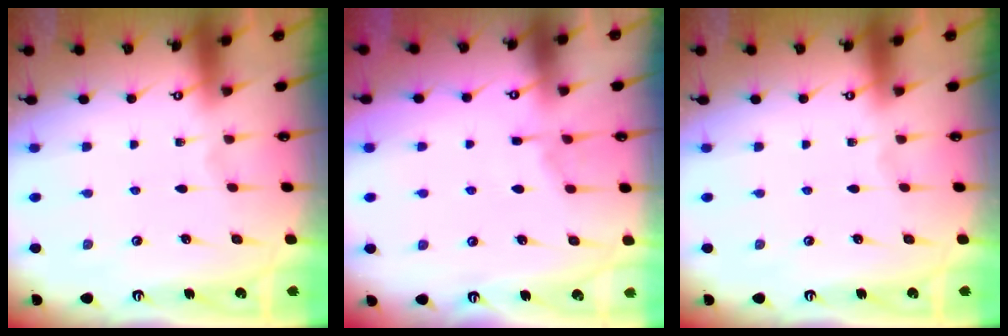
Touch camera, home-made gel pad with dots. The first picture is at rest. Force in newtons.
{"total": 4.1, "press": 4.0, "slide": 0.6}
{"total": 0.0}